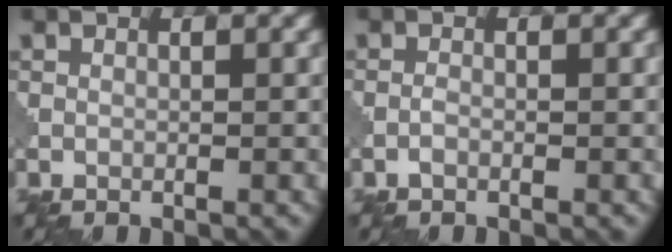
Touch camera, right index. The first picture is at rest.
{"total": 0.7, "force": [-0.5, 0.2, 0.5], "torque": [-0.011, 0.001, -0.012]}